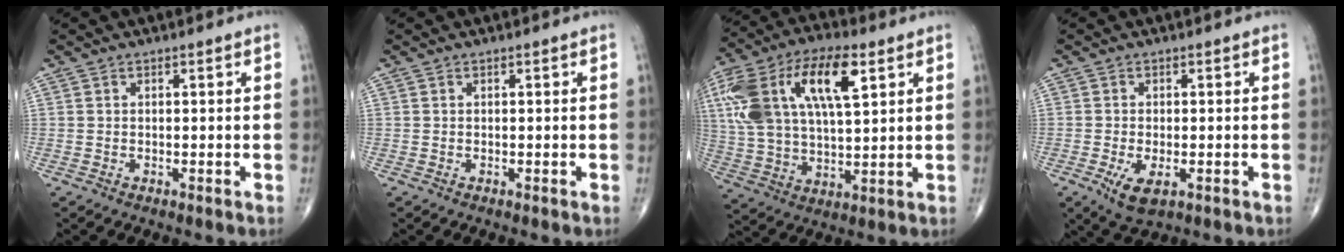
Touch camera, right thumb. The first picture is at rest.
{"total": 0.0}
{"total": 22.1, "force": [7.7, 10.0, 18.2], "torque": [-0.367, 0.010, 0.138]}
{"total": 5.1, "force": [-1.8, 2.3, 4.1], "torque": [-0.079, -0.010, -0.025]}